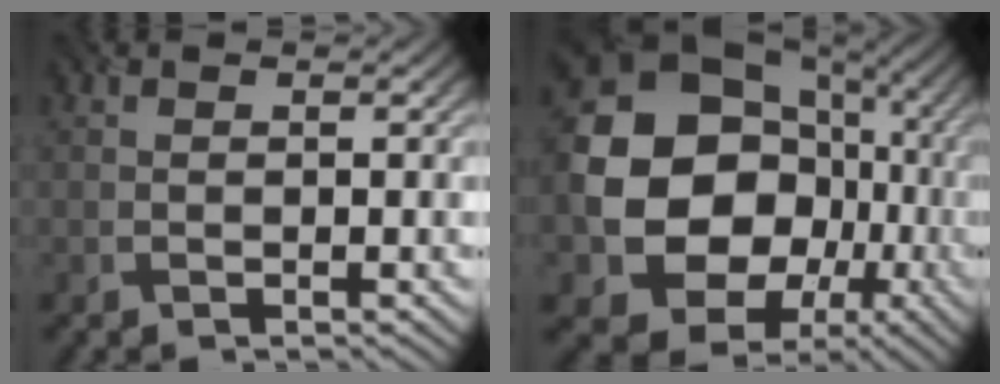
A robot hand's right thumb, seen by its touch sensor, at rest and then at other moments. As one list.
[{"total": 19.7, "force": [-1.5, 17.3, 9.4], "torque": [-0.205, -0.032, -0.028]}]